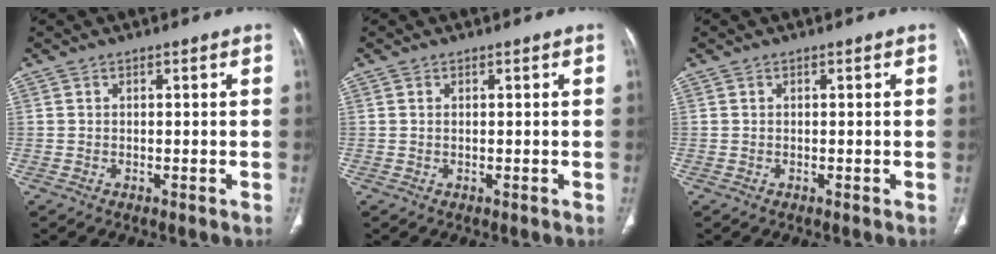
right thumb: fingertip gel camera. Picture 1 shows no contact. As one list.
[{"total": 0.0}, {"total": 0.0}]